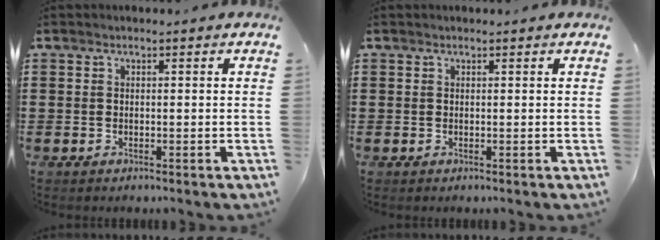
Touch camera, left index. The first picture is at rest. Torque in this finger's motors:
{"motor_torque": [2.14, 0.00, -1.05, -0.02]}